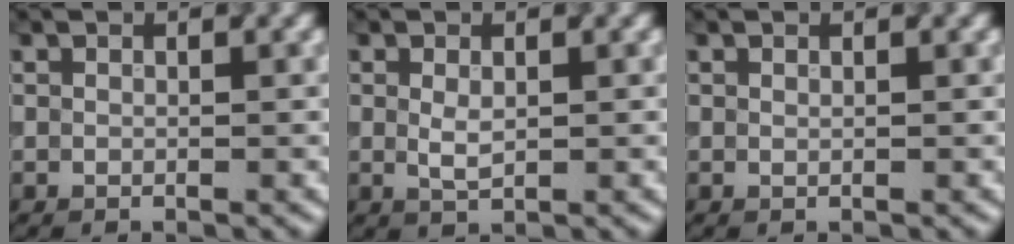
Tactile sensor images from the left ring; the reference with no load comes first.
{"total": 1.6, "force": [0.2, 0.8, 1.4], "torque": [-0.030, -0.002, 0.007]}
{"total": 0.0}